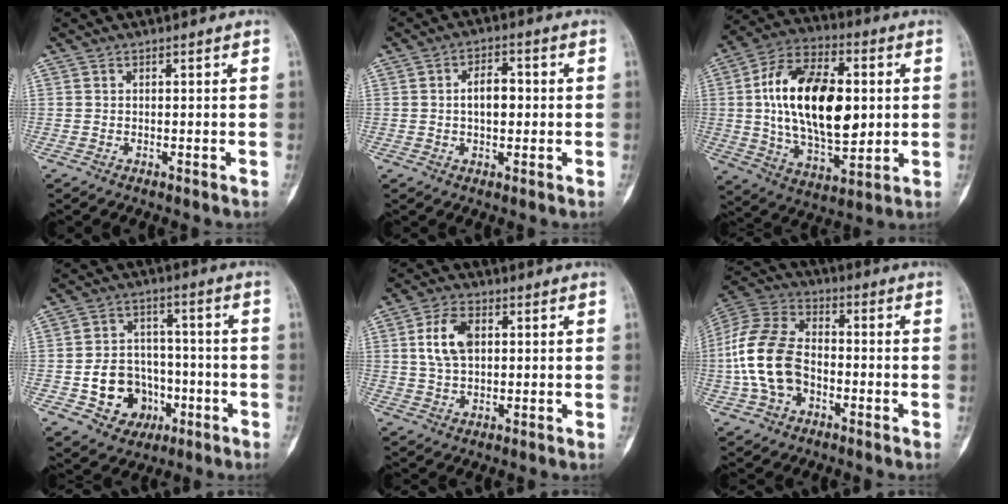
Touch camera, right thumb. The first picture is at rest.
{"total": 5.8, "force": [0.3, 3.3, 4.7], "torque": [-0.064, 0.011, 0.003]}
{"total": 23.4, "force": [2.3, 12.7, 19.5], "torque": [-0.319, -0.004, 0.040]}
{"total": 12.0, "force": [-3.8, 9.9, 5.6], "torque": [-0.047, 0.038, -0.052]}
{"total": 8.1, "force": [1.7, 5.0, 6.1], "torque": [-0.111, 0.005, 0.032]}
{"total": 15.4, "force": [-2.9, 10.5, 10.9], "torque": [-0.220, 0.038, -0.059]}